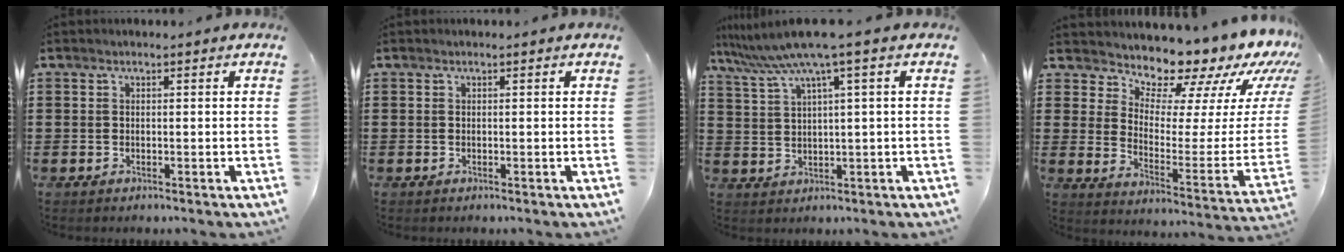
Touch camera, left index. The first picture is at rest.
{"total": 0.0}
{"total": 6.8, "force": [3.8, -0.5, 5.7], "torque": [-0.128, -0.024, 0.062]}
{"total": 10.0, "force": [9.4, 2.3, 2.4], "torque": [-0.049, -0.106, 0.151]}